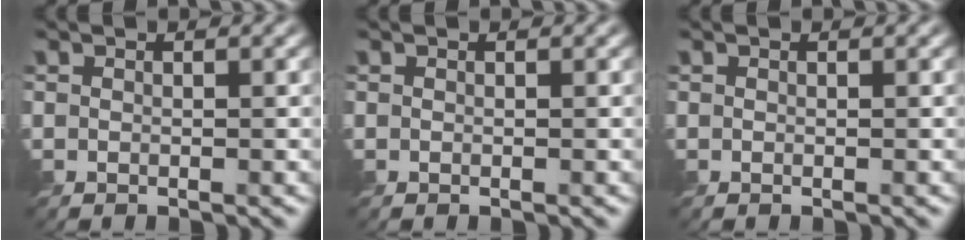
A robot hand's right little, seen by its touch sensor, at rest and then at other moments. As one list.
[{"total": 0.0}, {"total": 0.0}]